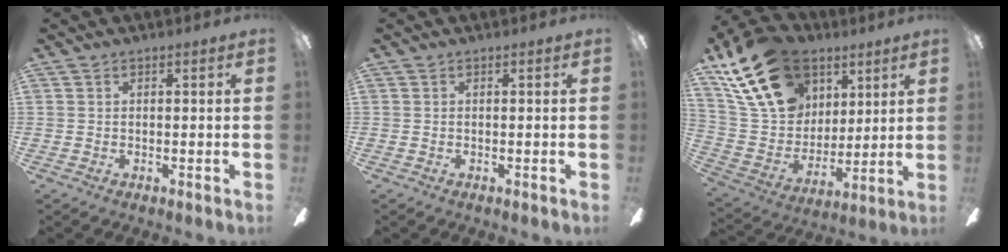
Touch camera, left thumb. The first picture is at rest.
{"total": 0.0}
{"total": 24.9, "force": [13.8, 16.5, 12.5], "torque": [-0.244, -0.056, 0.256]}